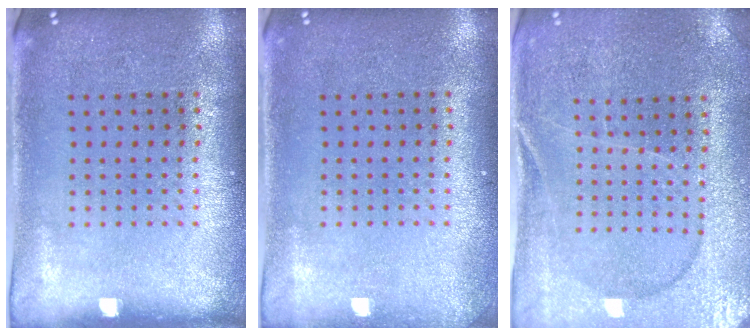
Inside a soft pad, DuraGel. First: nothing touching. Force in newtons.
{"total": 0.7, "press": 0.7, "slide": 0.0}
{"total": 1.3, "press": 1.2, "slide": 0.3}